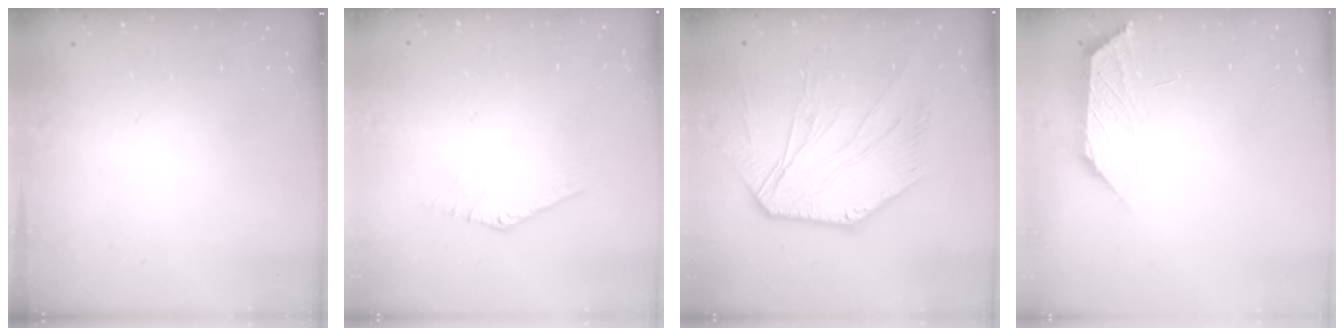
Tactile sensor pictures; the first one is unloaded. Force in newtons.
{"total": 0.9, "press": 0.9, "slide": 0.1}
{"total": 8.5, "press": 8.5, "slide": 1.0}
{"total": 1.7, "press": 1.6, "slide": 0.5}